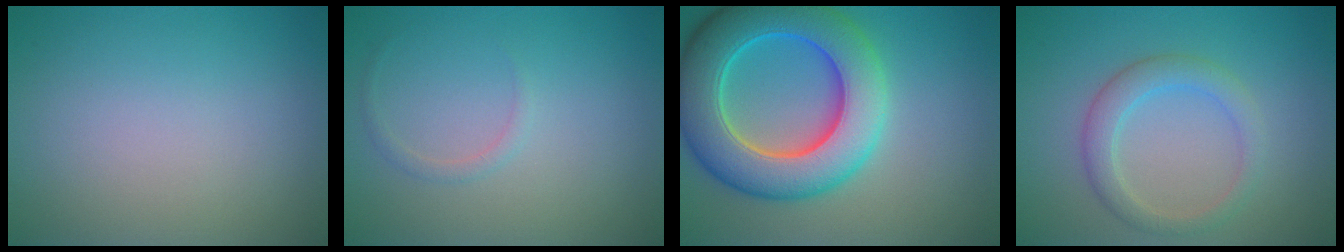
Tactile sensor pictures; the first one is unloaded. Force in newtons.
{"total": 0.8, "press": 0.8, "slide": 0.1}
{"total": 10.5, "press": 10.5, "slide": 0.3}
{"total": 2.9, "press": 2.9, "slide": 0.1}